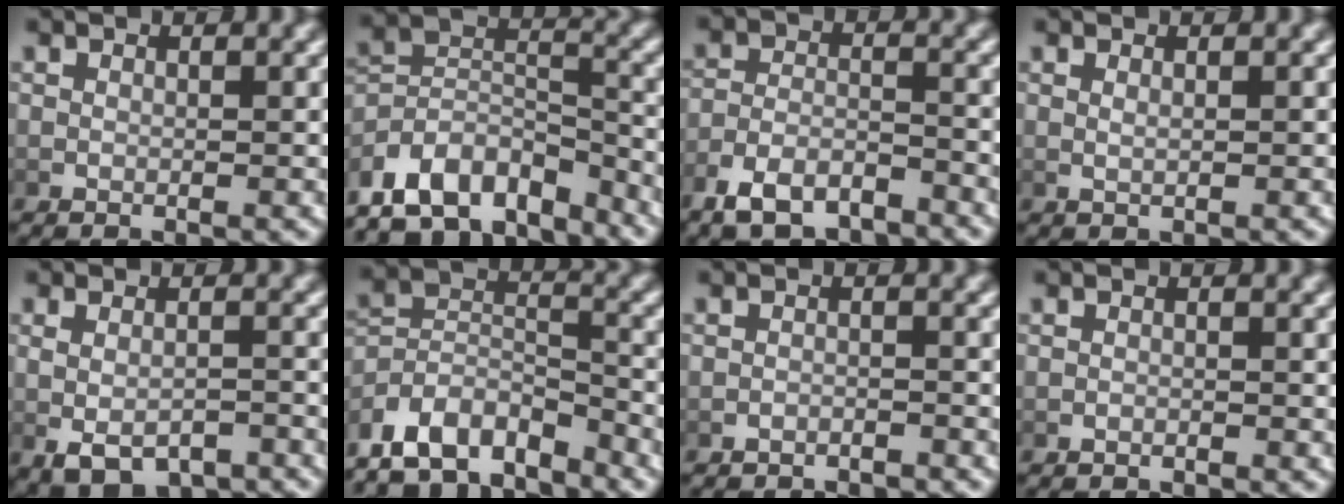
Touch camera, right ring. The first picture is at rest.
{"total": 12.9, "force": [-7.9, 8.3, 5.9], "torque": [-0.121, -0.070, -0.107]}
{"total": 4.9, "force": [-4.1, 1.9, 1.8], "torque": [-0.023, -0.006, -0.071]}
{"total": 0.5, "force": [0.3, -0.1, 0.4], "torque": [-0.010, -0.006, 0.011]}
{"total": 4.7, "force": [-3.0, 2.5, 2.6], "torque": [-0.052, -0.025, -0.032]}
{"total": 12.1, "force": [-8.2, 7.7, 4.6], "torque": [-0.107, -0.068, -0.116]}
{"total": 2.7, "force": [-2.7, 0.3, -0.1], "torque": [0.001, -0.006, -0.044]}
{"total": 1.0, "force": [-1.0, 0.0, 0.0], "torque": [-0.006, -0.005, -0.013]}